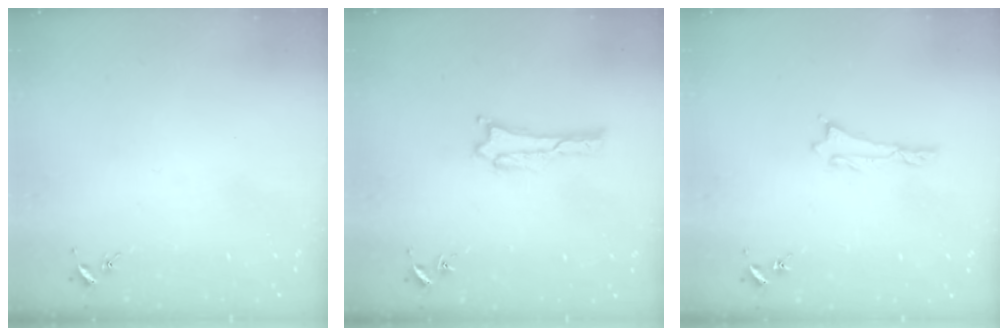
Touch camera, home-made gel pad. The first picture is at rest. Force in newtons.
{"total": 1.7, "press": 1.7, "slide": 0.1}
{"total": 0.5, "press": 0.5, "slide": 0.2}